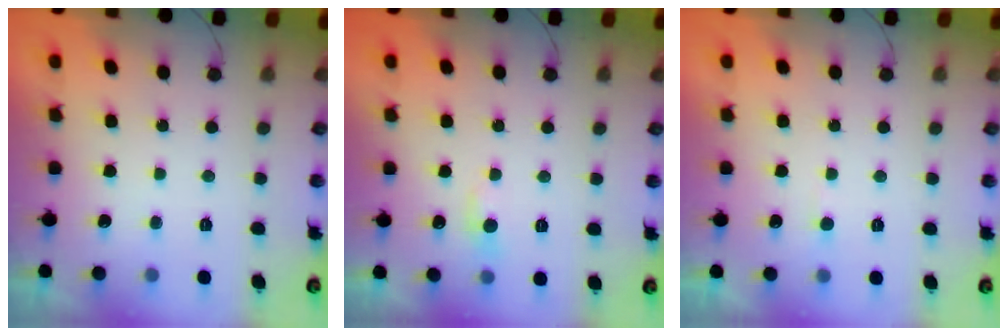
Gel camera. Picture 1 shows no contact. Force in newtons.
{"total": 5.4, "press": 5.4, "slide": 0.8}
{"total": 2.3, "press": 2.3, "slide": 0.3}